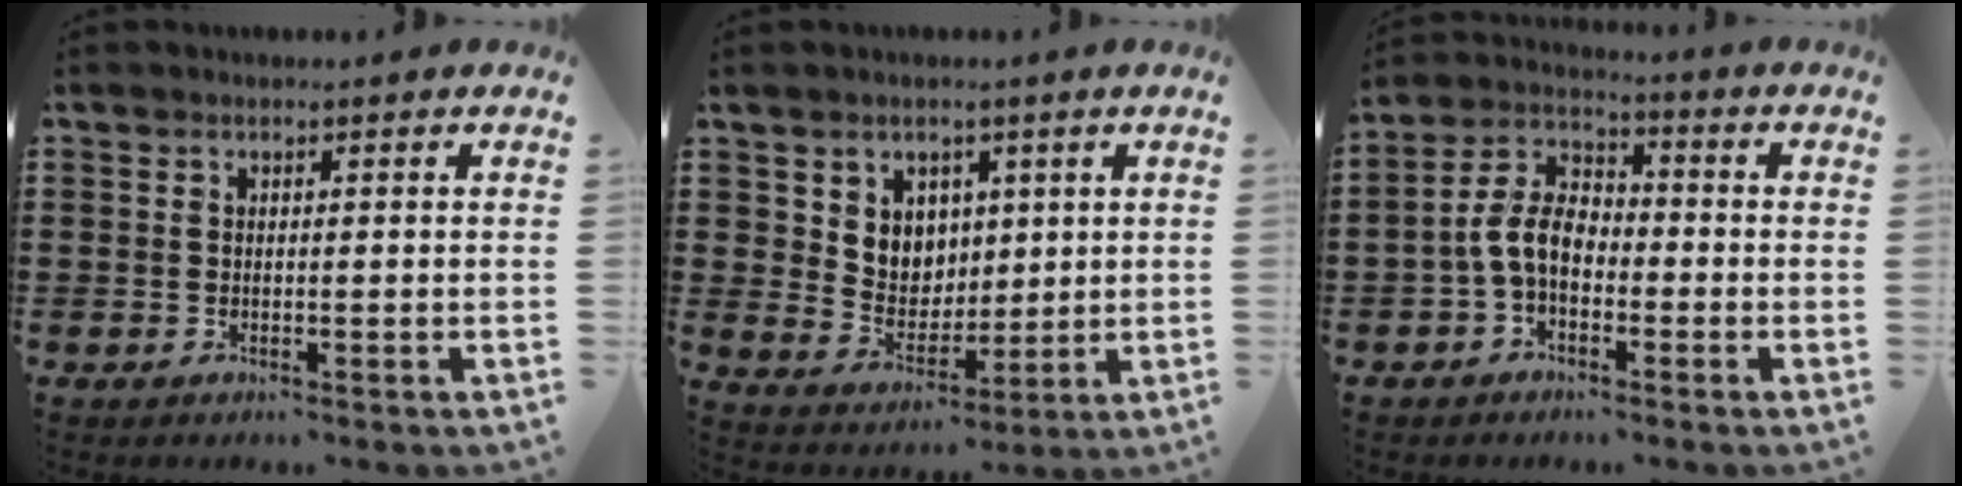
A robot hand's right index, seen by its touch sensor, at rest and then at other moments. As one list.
[{"total": 5.5, "force": [2.9, 4.7, 0.6], "torque": [-0.033, -0.001, 0.052]}, {"total": 6.9, "force": [-1.9, 4.3, 5.0], "torque": [-0.129, 0.007, -0.046]}]